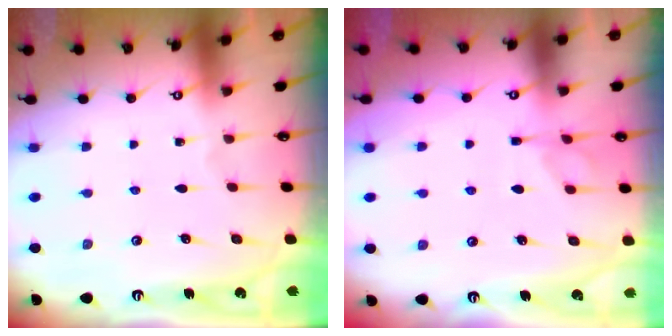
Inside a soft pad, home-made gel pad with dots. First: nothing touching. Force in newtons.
{"total": 1.3, "press": 0.5, "slide": 1.2}